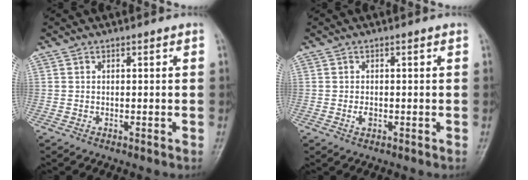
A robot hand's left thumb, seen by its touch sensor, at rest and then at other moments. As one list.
[{"total": 1.4, "force": [-0.2, 0.8, 1.1], "torque": [-0.015, -0.001, -0.003]}]